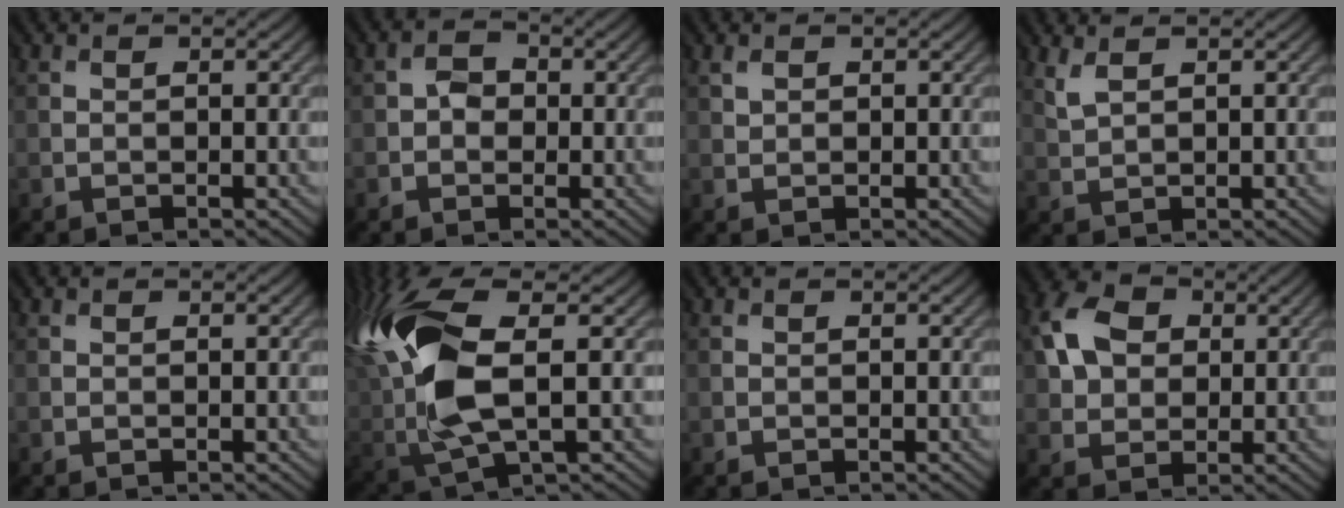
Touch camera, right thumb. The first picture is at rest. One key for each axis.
{"total": 2.1, "fx": -0.2, "fy": 1.9, "fz": 0.9, "tx": -0.009, "ty": 0.001, "tz": -0.006}
{"total": 1.8, "fx": 1.2, "fy": 1.1, "fz": 0.8, "tx": -0.016, "ty": 0.001, "tz": 0.021}
{"total": 3.0, "fx": 2.2, "fy": 1.3, "fz": 1.6, "tx": -0.045, "ty": 0.005, "tz": 0.045}
{"total": 0.0}
{"total": 12.1, "fx": 2.4, "fy": 5.9, "fz": 10.2, "tx": -0.243, "ty": 0.011, "tz": 0.046}
{"total": 0.0}
{"total": 7.4, "fx": 2.5, "fy": 5.8, "fz": 3.8, "tx": -0.100, "ty": 0.019, "tz": 0.039}